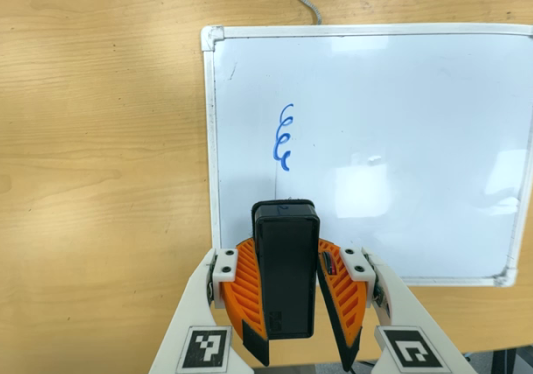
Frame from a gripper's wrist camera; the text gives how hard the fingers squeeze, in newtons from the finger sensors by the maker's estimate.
{"total": 10.1, "left": 9.8, "right": 10.5}